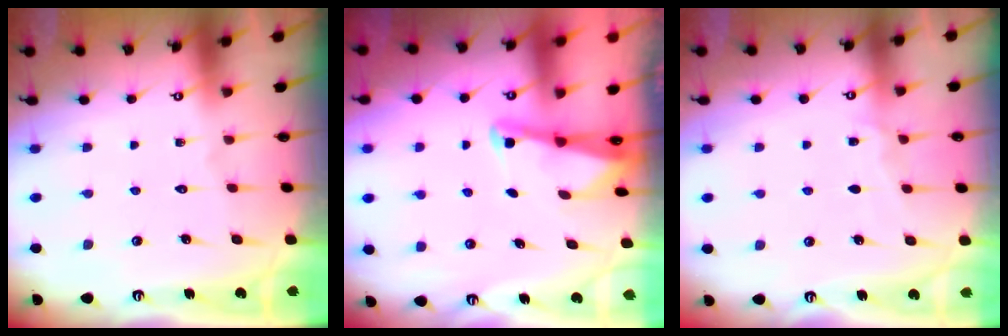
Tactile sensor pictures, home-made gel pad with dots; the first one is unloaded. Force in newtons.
{"total": 2.2, "press": 2.2, "slide": 0.3}
{"total": 4.3, "press": 4.3, "slide": 0.3}